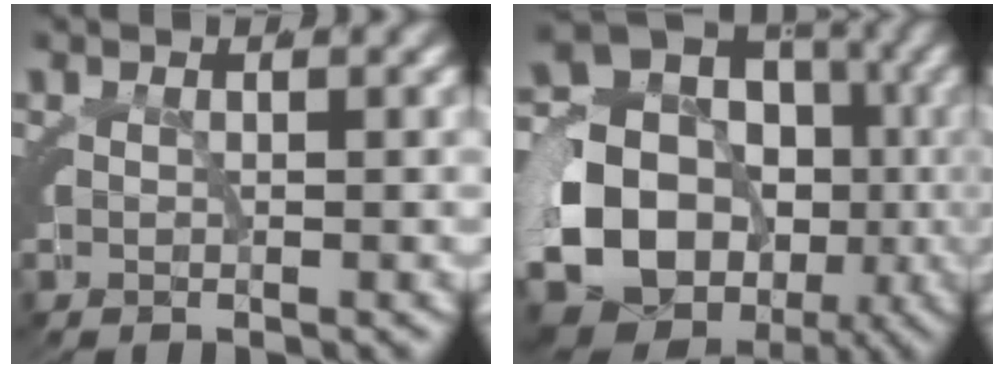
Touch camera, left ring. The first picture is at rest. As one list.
[{"total": 19.7, "force": [-2.2, 16.7, 10.2], "torque": [-0.240, -0.058, -0.042]}]